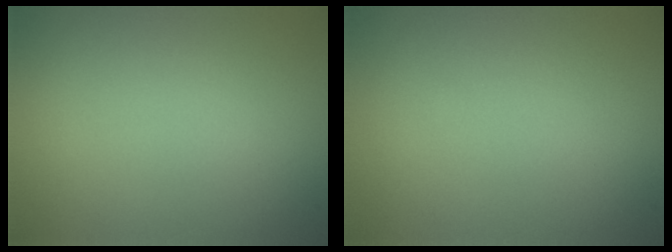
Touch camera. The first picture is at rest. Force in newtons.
{"total": 0.0}